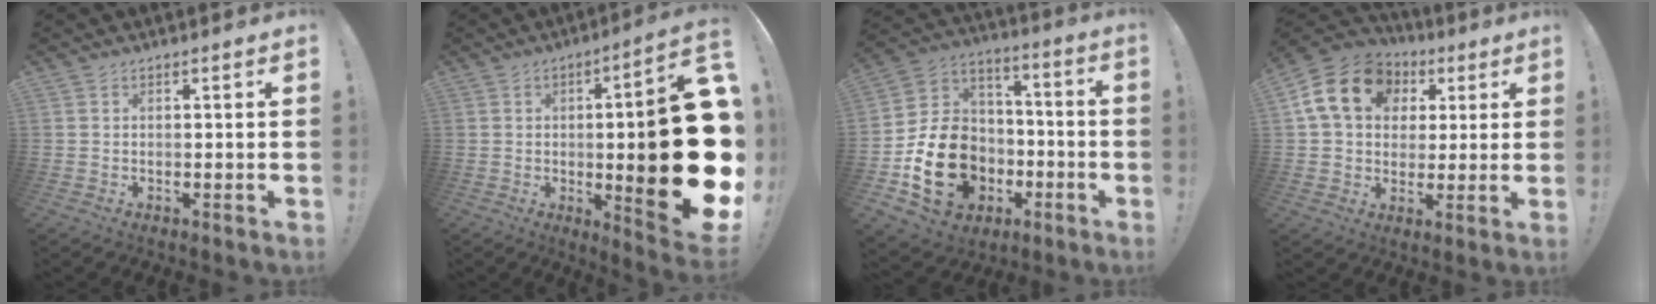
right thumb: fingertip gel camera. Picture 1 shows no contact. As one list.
[{"total": 25.9, "force": [-1.8, 4.9, 25.4], "torque": [-0.375, -0.011, -0.019]}, {"total": 21.8, "force": [-7.2, 16.7, 12.0], "torque": [-0.209, 0.048, -0.097]}, {"total": 18.7, "force": [6.0, 14.1, 10.8], "torque": [-0.170, -0.006, 0.118]}]